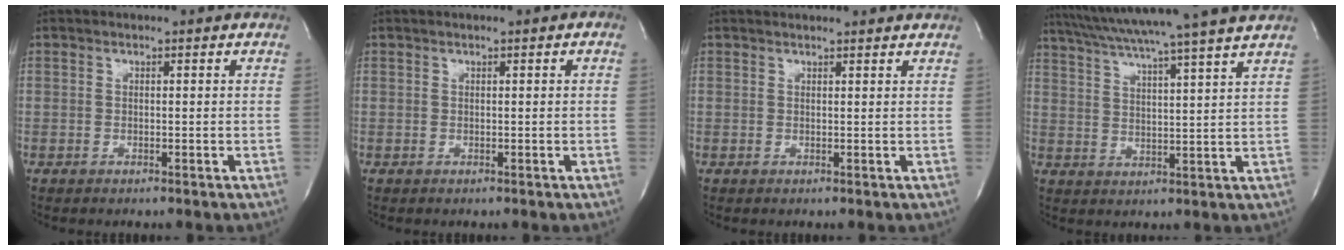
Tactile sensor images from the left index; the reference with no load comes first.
{"total": 0.7, "force": [0.2, 0.2, 0.6], "torque": [-0.007, 0.006, 0.002]}
{"total": 5.0, "force": [4.8, 0.6, 1.3], "torque": [-0.019, 0.023, 0.052]}
{"total": 18.0, "force": [15.6, -2.0, 8.9], "torque": [-0.159, -0.007, 0.220]}